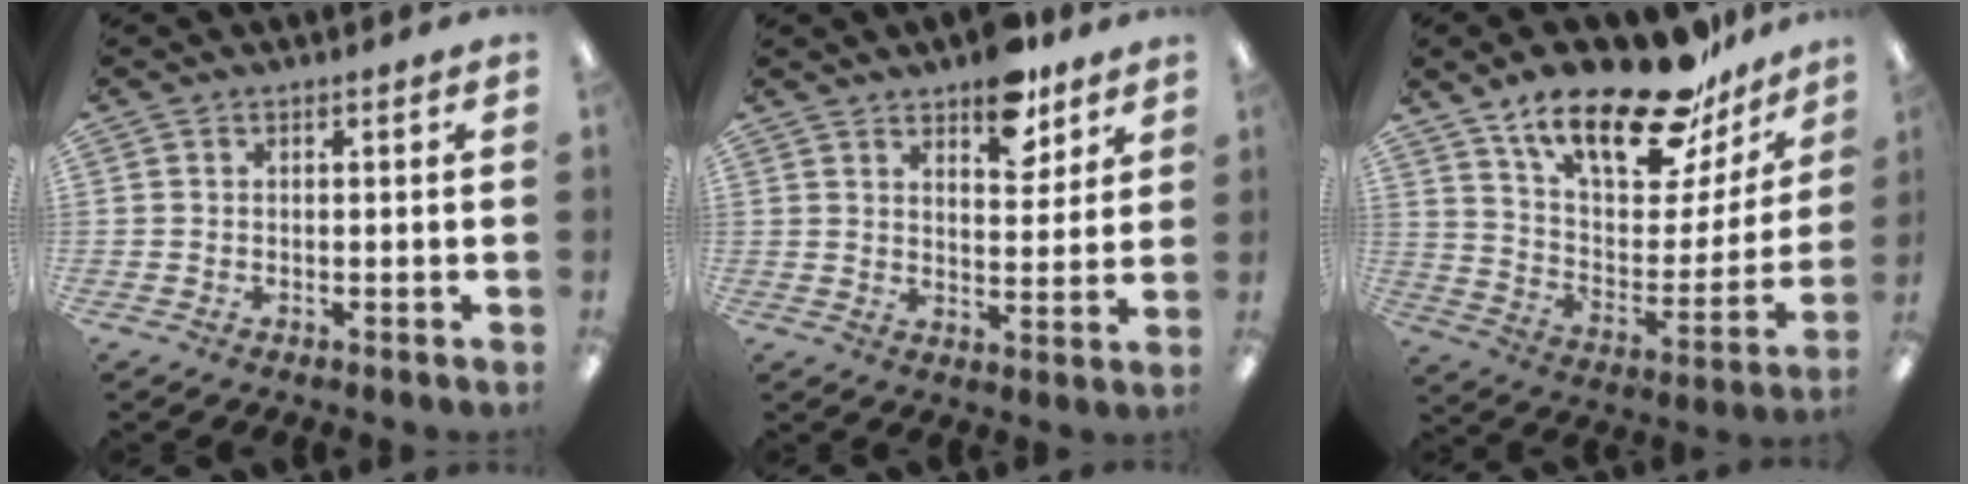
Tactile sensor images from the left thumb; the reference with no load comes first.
{"total": 10.2, "force": [7.6, 4.7, 4.9], "torque": [-0.046, -0.046, 0.130]}
{"total": 23.7, "force": [17.9, 8.0, 13.3], "torque": [-0.206, -0.120, 0.303]}